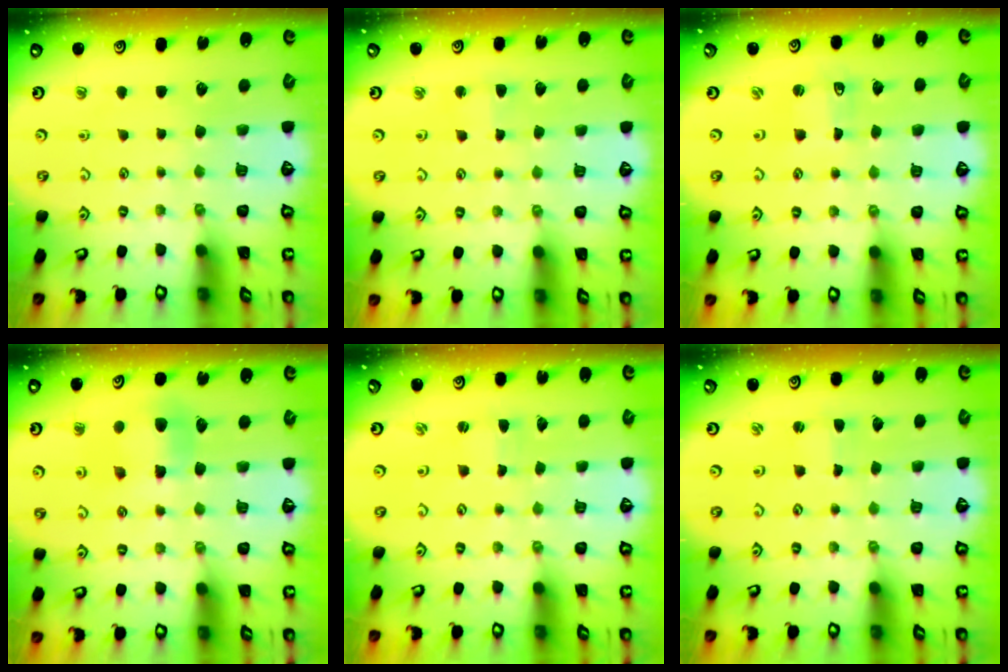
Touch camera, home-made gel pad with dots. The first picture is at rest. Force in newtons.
{"total": 2.4, "press": 2.4, "slide": 0.5}
{"total": 0.7, "press": 0.7, "slide": 0.1}
{"total": 5.3, "press": 5.3, "slide": 0.2}
{"total": 1.2, "press": 1.2, "slide": 0.2}
{"total": 1.1, "press": 1.1, "slide": 0.2}